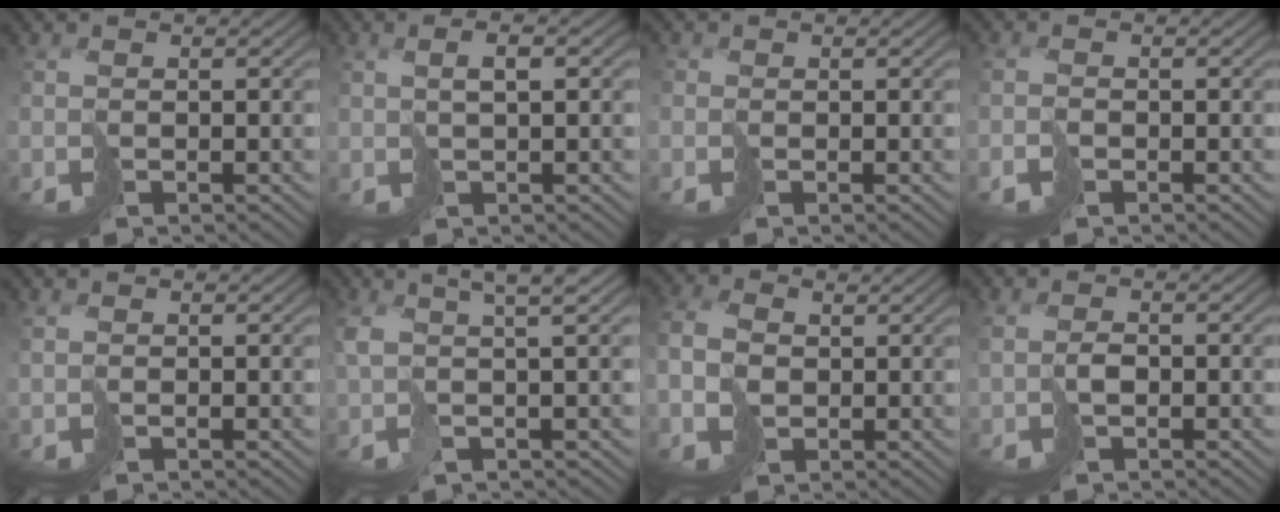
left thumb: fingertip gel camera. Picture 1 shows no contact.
{"total": 2.3, "force": [0.9, 0.4, 2.1], "torque": [-0.036, 0.009, 0.017]}
{"total": 1.1, "force": [-0.3, 1.0, 0.4], "torque": [-0.012, -0.002, -0.007]}
{"total": 1.3, "force": [-0.8, 0.6, 0.7], "torque": [-0.020, -0.001, -0.019]}
{"total": 0.0}
{"total": 5.6, "force": [1.9, 1.4, 5.1], "torque": [-0.087, 0.013, 0.029]}
{"total": 4.7, "force": [-0.1, 3.7, 3.0], "torque": [-0.098, 0.001, -0.005]}
{"total": 1.5, "force": [-0.2, 1.1, 1.0], "torque": [-0.023, 0.002, -0.004]}